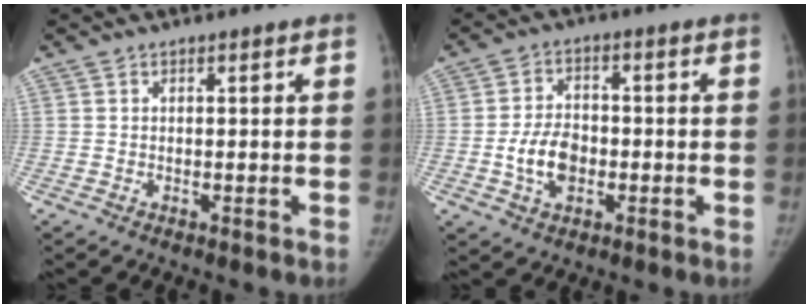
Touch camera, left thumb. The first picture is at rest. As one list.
[{"total": 8.0, "force": [-1.8, 5.5, 5.6], "torque": [-0.087, 0.013, -0.033]}]